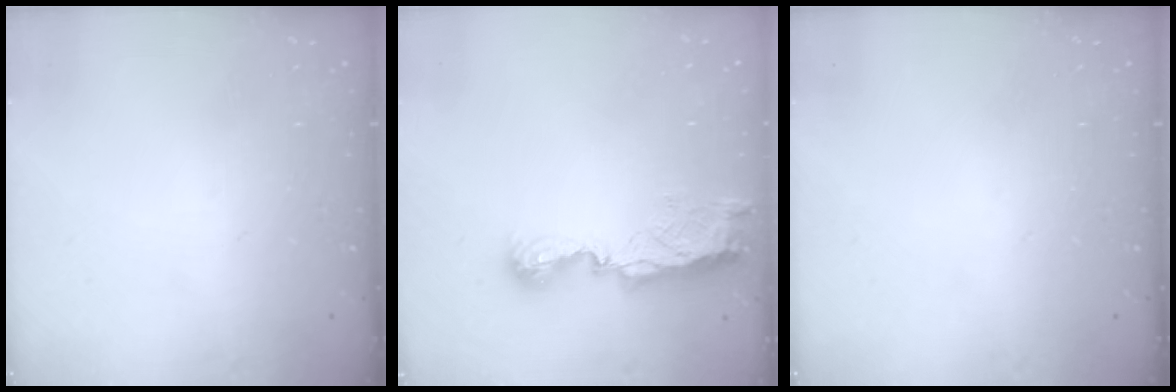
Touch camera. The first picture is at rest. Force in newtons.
{"total": 8.0, "press": 8.0, "slide": 0.1}
{"total": 0.0}